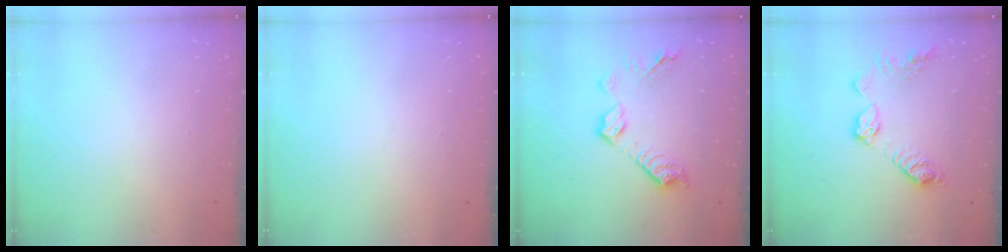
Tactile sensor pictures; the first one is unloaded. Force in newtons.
{"total": 0.0}
{"total": 10.7, "press": 10.7, "slide": 0.4}
{"total": 12.9, "press": 12.9, "slide": 0.7}